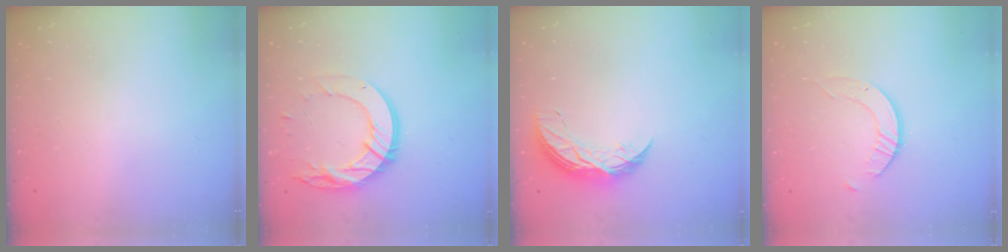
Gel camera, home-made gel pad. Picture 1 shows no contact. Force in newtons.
{"total": 16.4, "press": 16.4, "slide": 1.4}
{"total": 8.1, "press": 8.0, "slide": 0.5}
{"total": 2.9, "press": 2.9, "slide": 0.3}